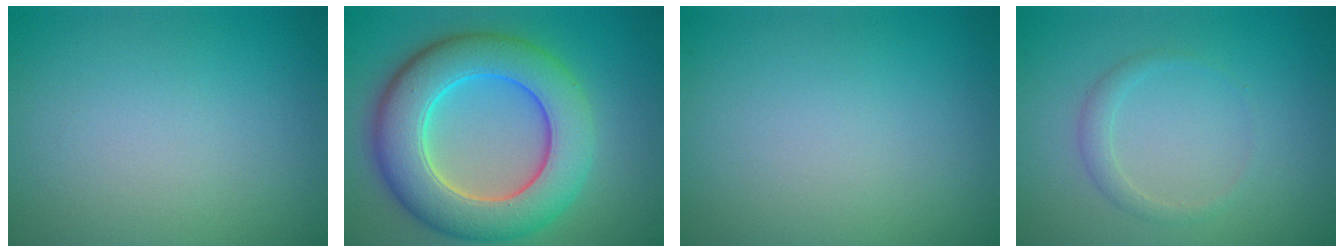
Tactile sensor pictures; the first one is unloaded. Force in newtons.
{"total": 9.9, "press": 9.9, "slide": 0.3}
{"total": 0.0}
{"total": 1.4, "press": 1.4, "slide": 0.1}